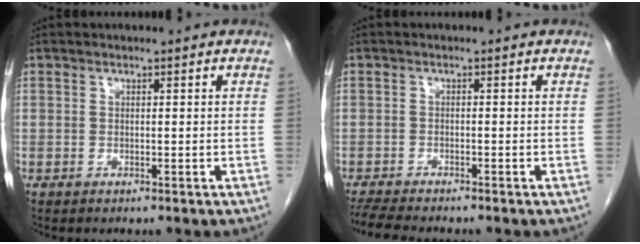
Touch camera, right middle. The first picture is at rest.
{"total": 5.3, "force": [-4.8, 0.0, 2.1], "torque": [-0.041, -0.020, -0.082]}